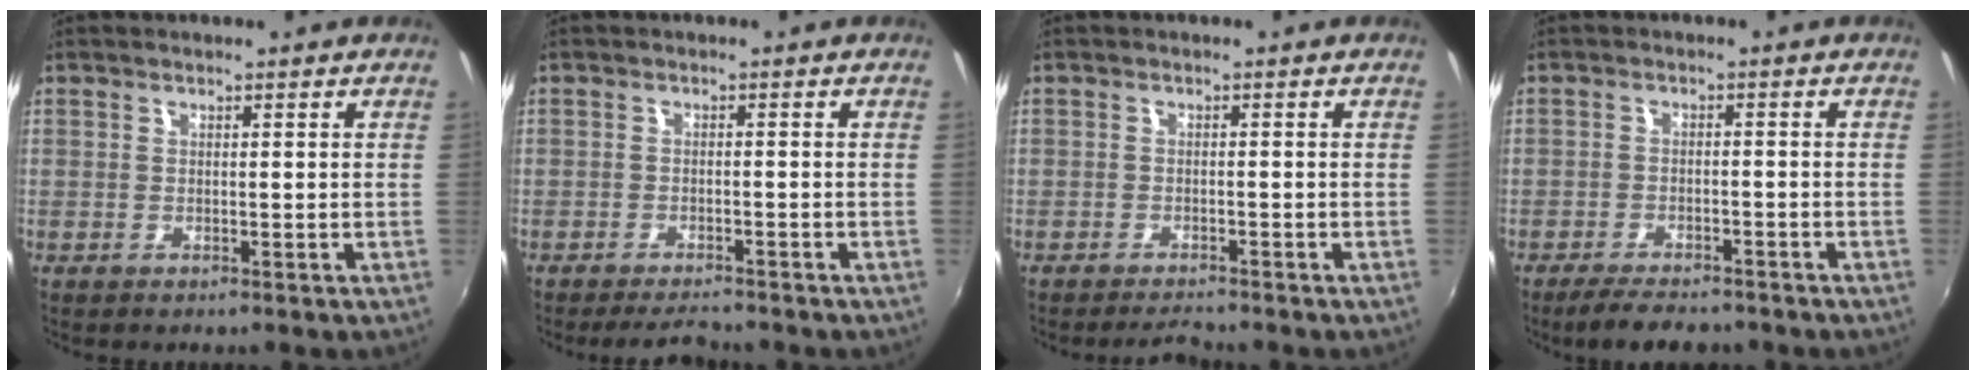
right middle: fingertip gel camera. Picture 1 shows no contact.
{"total": 4.1, "force": [-3.8, 0.6, 1.5], "torque": [-0.038, -0.008, -0.061]}
{"total": 2.3, "force": [-2.2, 0.0, 0.5], "torque": [-0.017, -0.007, -0.041]}
{"total": 7.2, "force": [-6.1, 2.1, 3.2], "torque": [-0.078, -0.011, -0.097]}